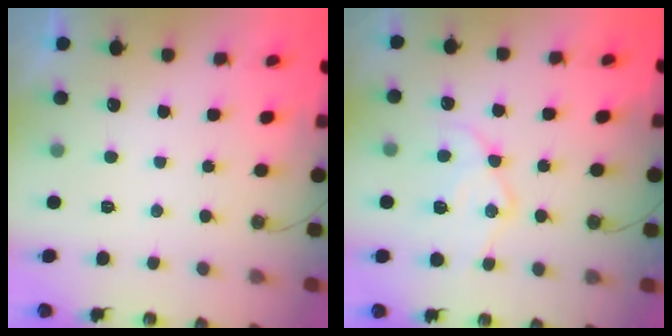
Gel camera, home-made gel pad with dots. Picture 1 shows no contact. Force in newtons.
{"total": 13.8, "press": 13.7, "slide": 1.0}